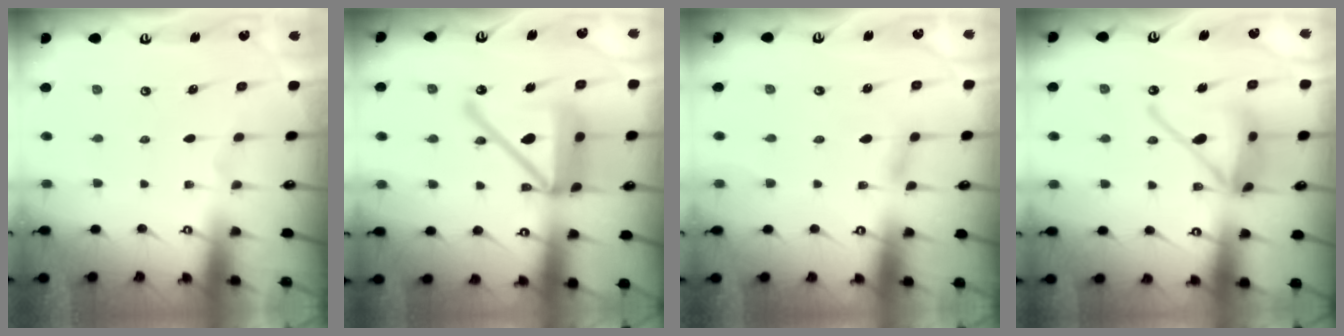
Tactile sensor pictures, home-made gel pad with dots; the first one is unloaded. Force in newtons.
{"total": 18.5, "press": 18.3, "slide": 2.7}
{"total": 4.4, "press": 4.3, "slide": 0.4}
{"total": 15.6, "press": 15.6, "slide": 1.6}